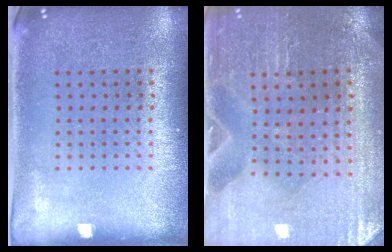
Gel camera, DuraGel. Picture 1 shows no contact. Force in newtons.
{"total": 0.8, "press": 0.8, "slide": 0.1}